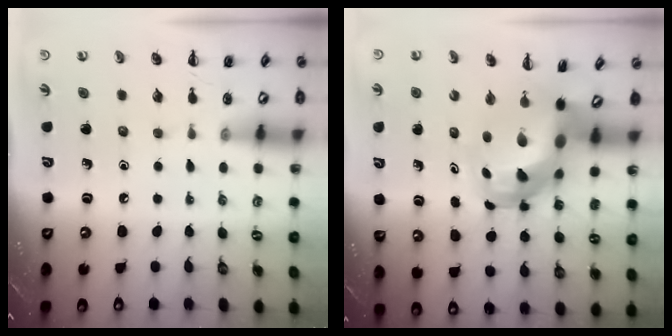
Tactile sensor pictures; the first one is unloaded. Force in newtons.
{"total": 7.0, "press": 6.7, "slide": 2.1}